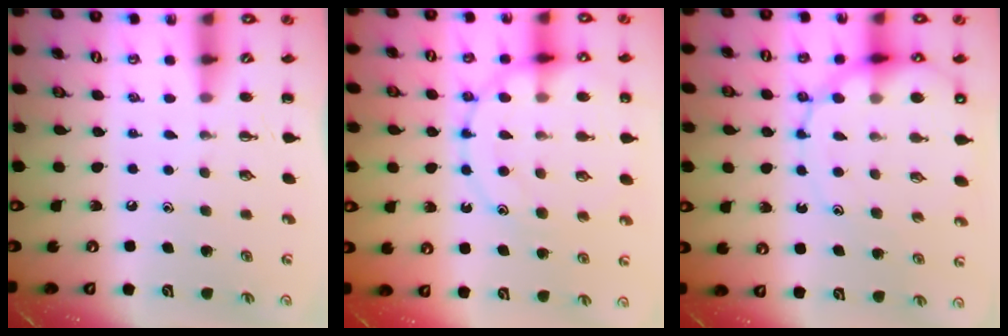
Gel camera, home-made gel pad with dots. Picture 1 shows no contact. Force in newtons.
{"total": 15.7, "press": 15.6, "slide": 1.9}
{"total": 13.4, "press": 13.0, "slide": 3.1}